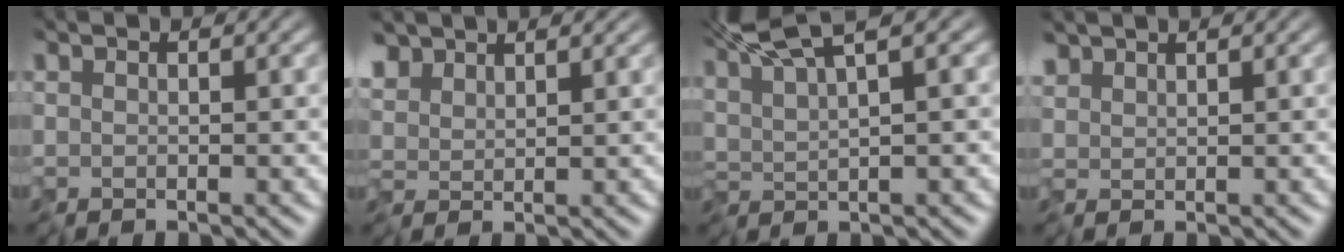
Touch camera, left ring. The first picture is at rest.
{"total": 4.4, "force": [3.3, 2.2, 2.1], "torque": [-0.063, 0.005, 0.053]}
{"total": 7.1, "force": [4.8, 1.3, 5.1], "torque": [-0.094, 0.014, 0.072]}
{"total": 1.6, "force": [1.4, 0.6, 0.6], "torque": [-0.017, 0.005, 0.027]}